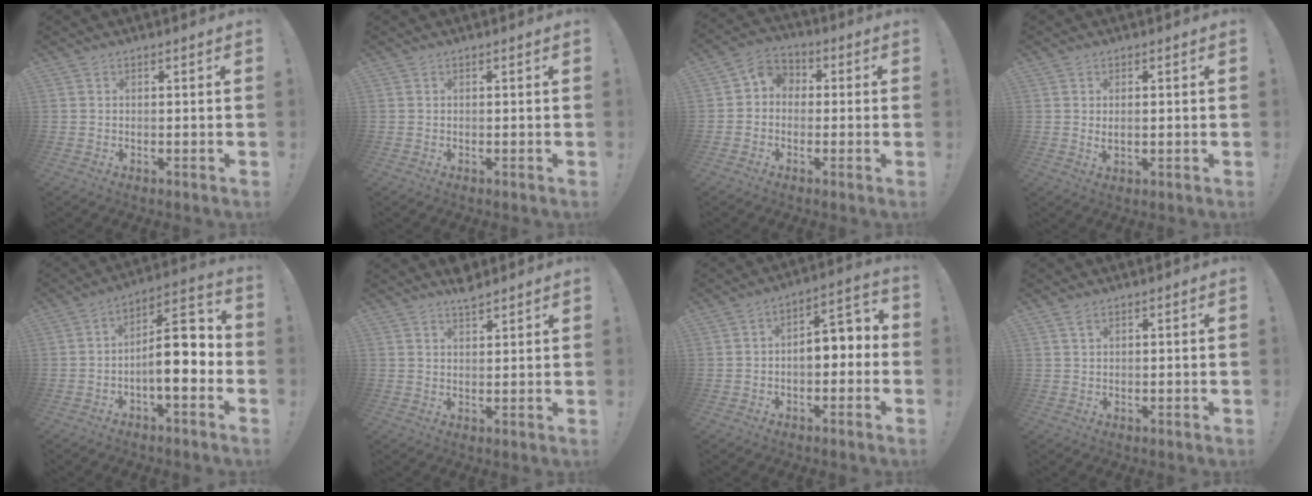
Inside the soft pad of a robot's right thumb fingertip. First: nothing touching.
{"total": 0.0}
{"total": 5.9, "force": [-1.1, 5.2, 2.5], "torque": [-0.045, 0.019, -0.018]}
{"total": 2.0, "force": [1.0, 0.8, 1.5], "torque": [-0.015, -0.004, 0.014]}
{"total": 12.8, "force": [-2.9, 4.5, 11.6], "torque": [-0.176, 0.018, -0.050]}
{"total": 4.3, "force": [3.9, 1.1, 1.4], "torque": [-0.002, -0.028, 0.066]}
{"total": 6.6, "force": [-1.3, 4.1, 5.0], "torque": [-0.066, 0.005, -0.022]}
{"total": 2.0, "force": [1.3, 0.9, 1.2], "torque": [-0.019, -0.002, 0.022]}